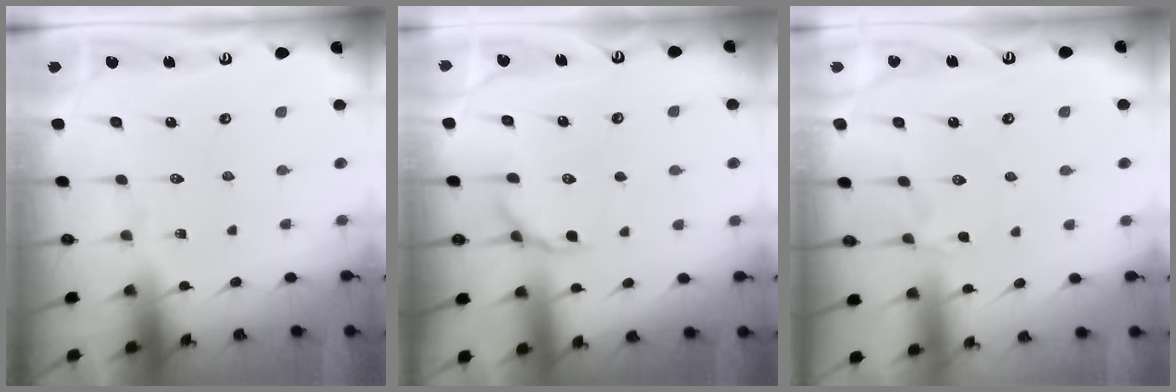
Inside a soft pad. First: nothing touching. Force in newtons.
{"total": 5.9, "press": 5.6, "slide": 2.0}
{"total": 1.7, "press": 1.6, "slide": 0.5}